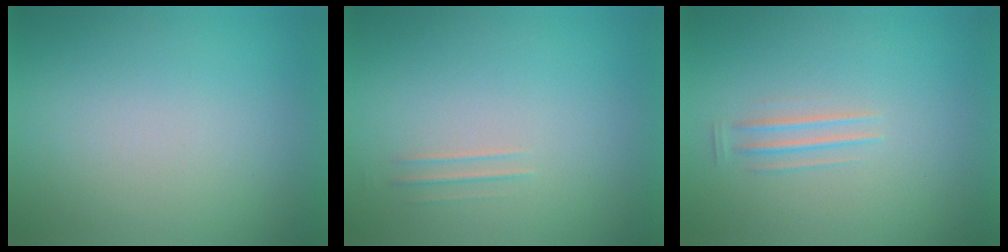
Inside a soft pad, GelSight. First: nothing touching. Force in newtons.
{"total": 1.7}
{"total": 1.3}